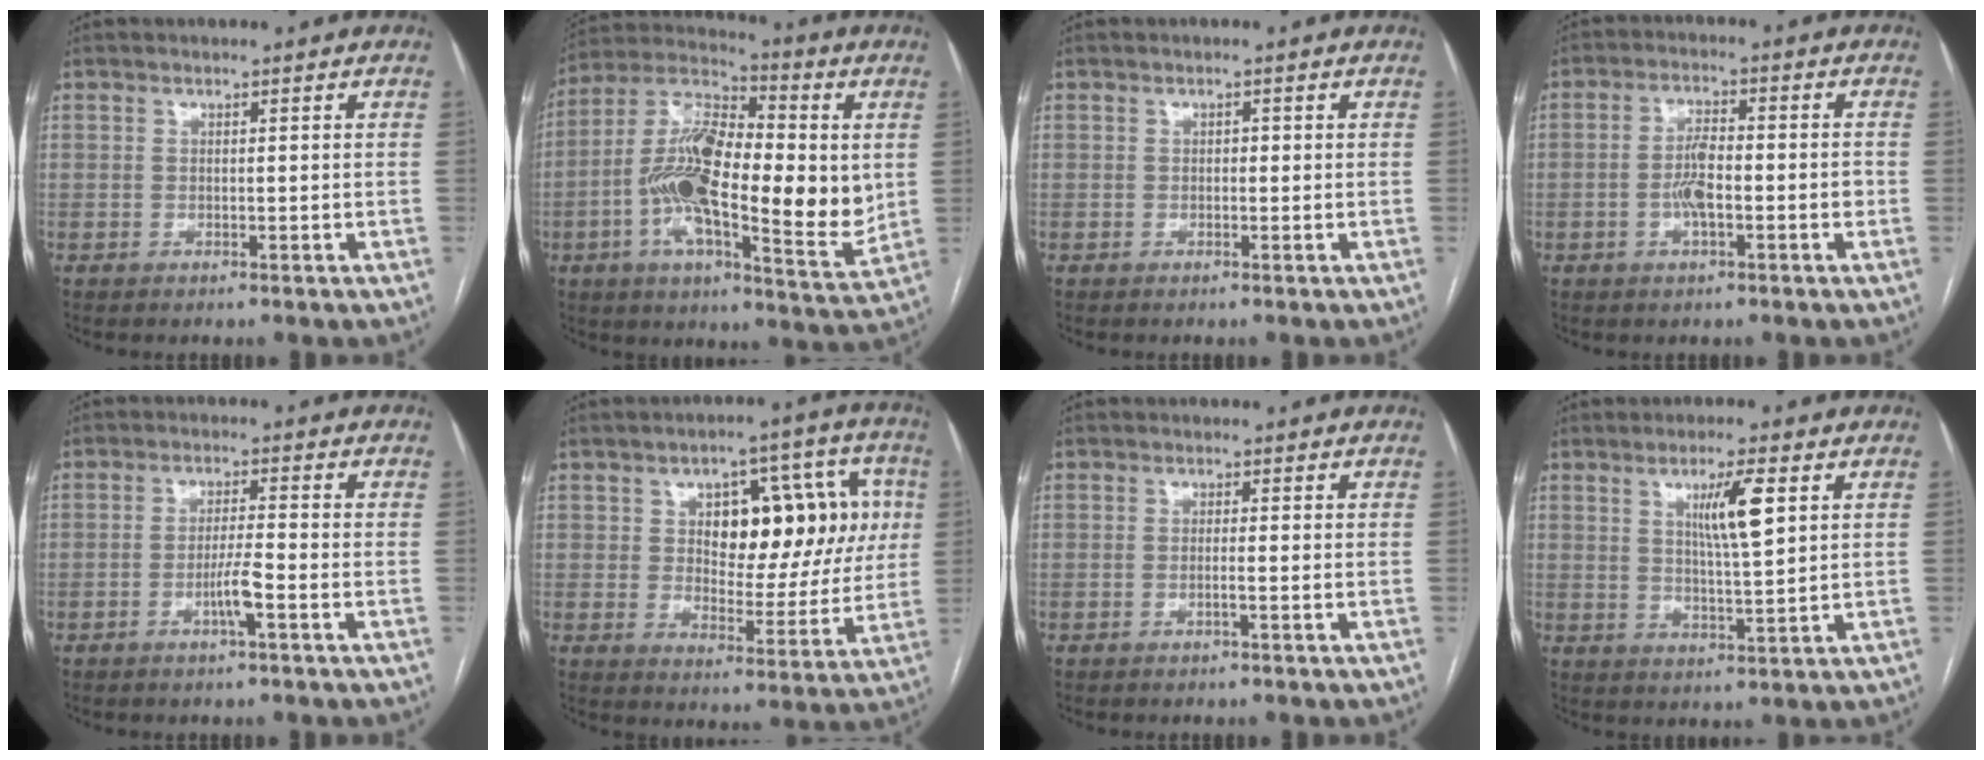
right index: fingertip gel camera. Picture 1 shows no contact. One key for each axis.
{"total": 22.6, "fx": -0.4, "fy": 7.4, "fz": 21.3, "tx": -0.389, "ty": 0.004, "tz": -0.018}
{"total": 0.6, "fx": -0.1, "fy": 0.4, "fz": 0.5, "tx": -0.004, "ty": 0.004, "tz": -0.003}
{"total": 5.5, "fx": -1.5, "fy": 1.8, "fz": 5.0, "tx": -0.099, "ty": 0.013, "tz": -0.025}
{"total": 3.9, "fx": -1.8, "fy": -0.1, "fz": 3.5, "tx": -0.066, "ty": -0.003, "tz": -0.035}
{"total": 16.1, "fx": 3.6, "fy": 7.9, "fz": 13.6, "tx": -0.170, "ty": 0.038, "tz": 0.060}
{"total": 1.0, "fx": -0.4, "fy": -0.2, "fz": 0.9, "tx": -0.015, "ty": 0.001, "tz": -0.009}
{"total": 6.9, "fx": 2.5, "fy": 0.4, "fz": 6.4, "tx": -0.113, "ty": -0.003, "tz": 0.044}